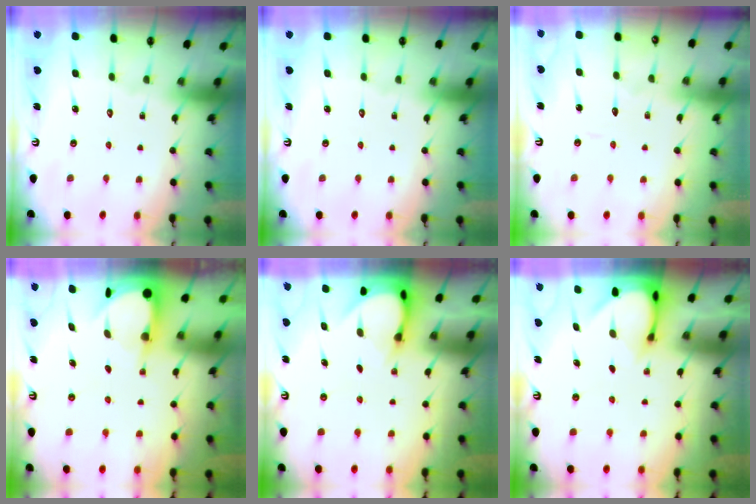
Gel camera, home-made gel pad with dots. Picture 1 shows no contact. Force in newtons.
{"total": 0.0}
{"total": 2.6, "press": 2.6, "slide": 0.3}
{"total": 3.9, "press": 3.9, "slide": 0.3}
{"total": 3.9, "press": 3.9, "slide": 0.3}
{"total": 3.1, "press": 3.1, "slide": 0.3}